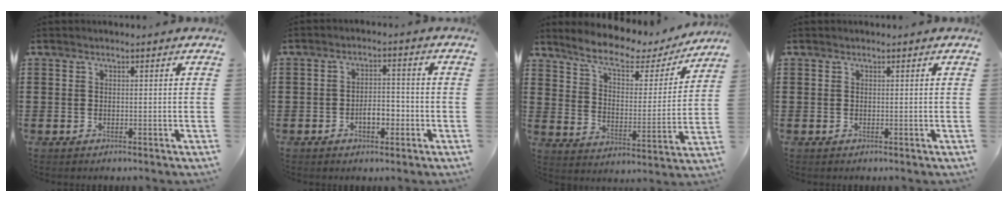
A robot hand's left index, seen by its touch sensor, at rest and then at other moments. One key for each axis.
{"total": 4.2, "fx": -1.7, "fy": 2.1, "fz": 3.2, "tx": -0.050, "ty": 0.005, "tz": -0.034}
{"total": 7.4, "fx": 5.9, "fy": 1.9, "fz": 4.1, "tx": -0.097, "ty": -0.031, "tz": 0.095}
{"total": 0.0}